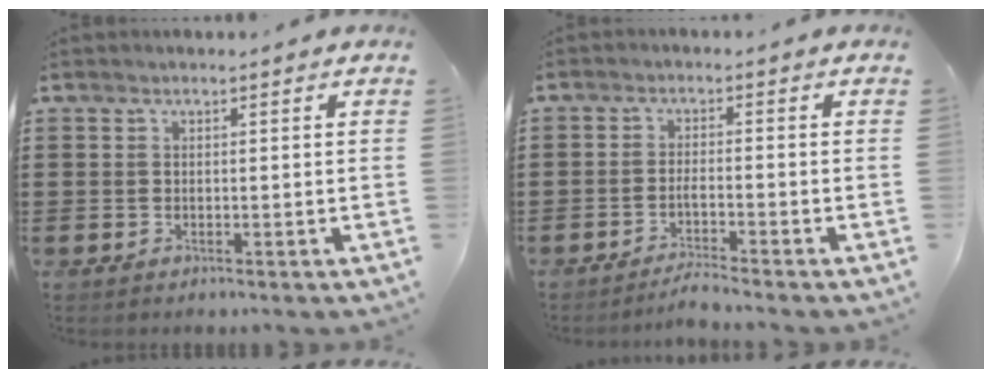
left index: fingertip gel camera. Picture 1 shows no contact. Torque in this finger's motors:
{"motor_torque": [0.31, 0.41, 0.04, 0.03]}